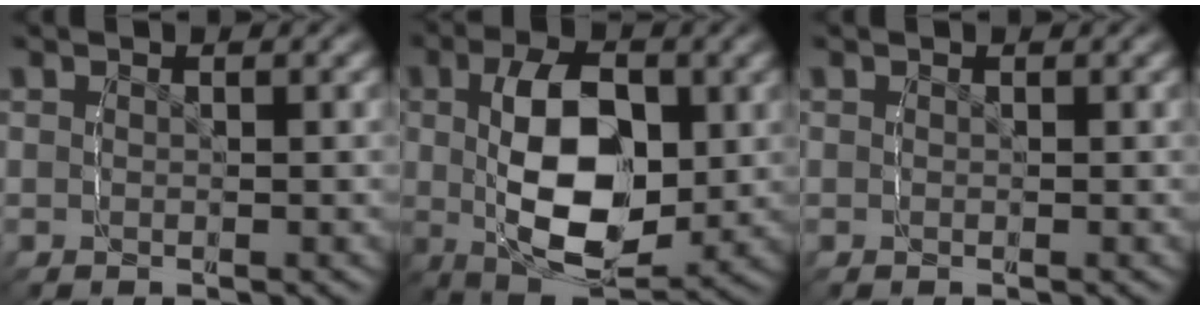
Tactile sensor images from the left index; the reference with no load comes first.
{"total": 8.8, "force": [-1.5, 6.8, 5.4], "torque": [-0.118, -0.020, -0.026]}
{"total": 1.6, "force": [-0.6, 0.1, -1.5], "torque": [0.016, -0.002, -0.015]}